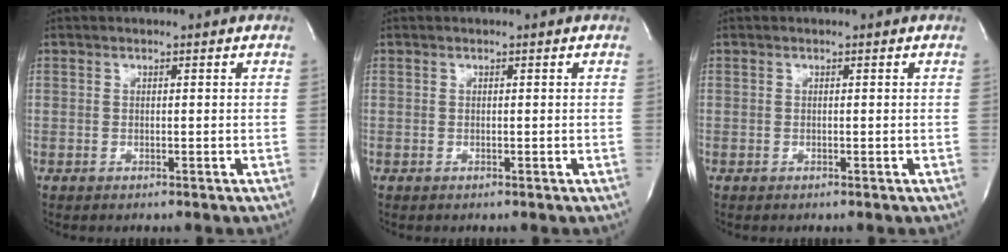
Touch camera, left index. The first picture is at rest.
{"total": 0.0}
{"total": 0.0}